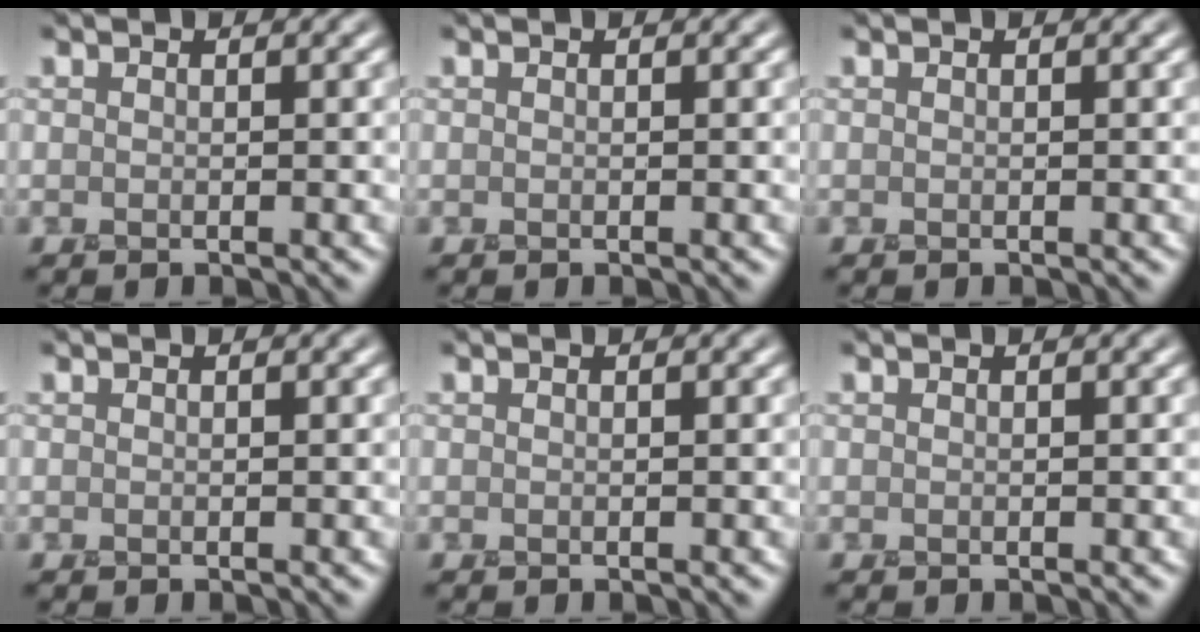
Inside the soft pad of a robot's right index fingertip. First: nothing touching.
{"total": 0.0}
{"total": 0.0}
{"total": 0.0}
{"total": 0.0}
{"total": 0.0}